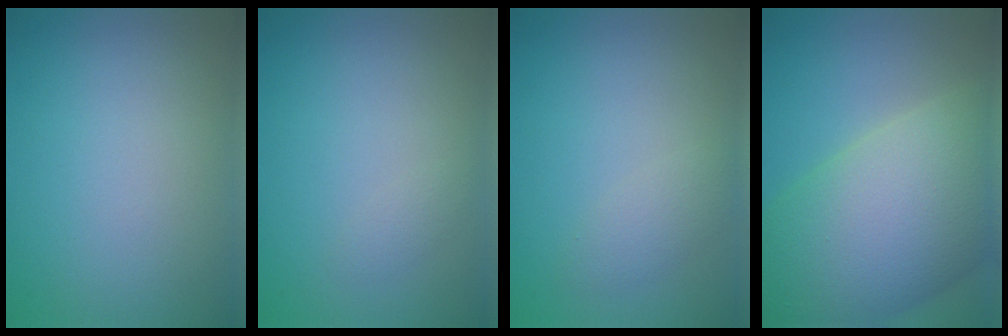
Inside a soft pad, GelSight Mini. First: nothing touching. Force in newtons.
{"total": 0.7, "press": 0.7, "slide": 0.0}
{"total": 1.7, "press": 1.7, "slide": 0.1}
{"total": 14.4, "press": 14.4, "slide": 0.8}